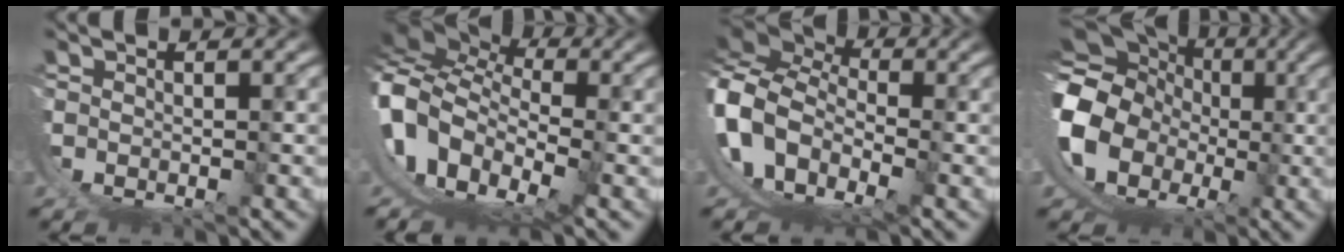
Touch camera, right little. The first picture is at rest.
{"total": 15.6, "force": [-1.2, 12.6, 9.1], "torque": [-0.225, -0.055, -0.020]}
{"total": 16.5, "force": [-1.6, 14.1, 8.4], "torque": [-0.240, -0.057, -0.032]}
{"total": 16.7, "force": [-0.1, 14.4, 8.4], "torque": [-0.206, -0.051, 0.002]}